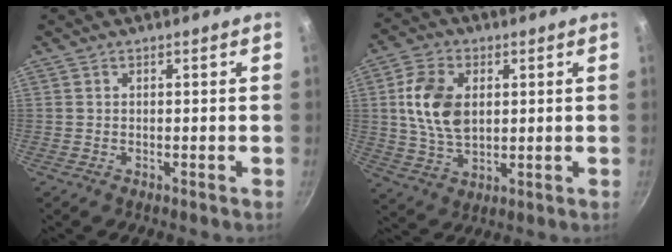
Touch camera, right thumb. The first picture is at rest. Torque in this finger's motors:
{"motor_torque": [-0.59, 0.81, 0.21, 0.17, 0.10]}